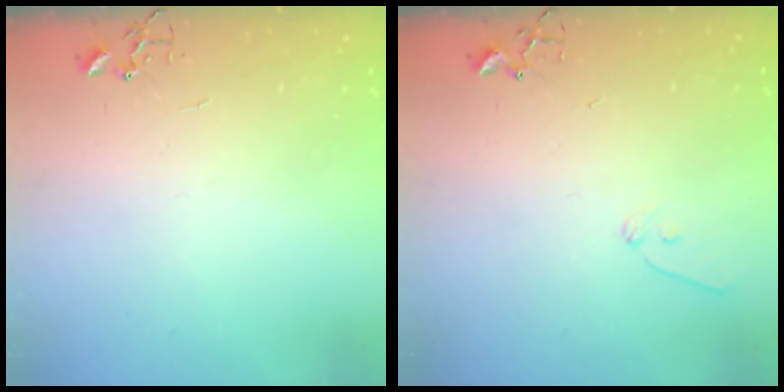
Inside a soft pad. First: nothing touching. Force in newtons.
{"total": 7.0, "press": 6.9, "slide": 0.8}